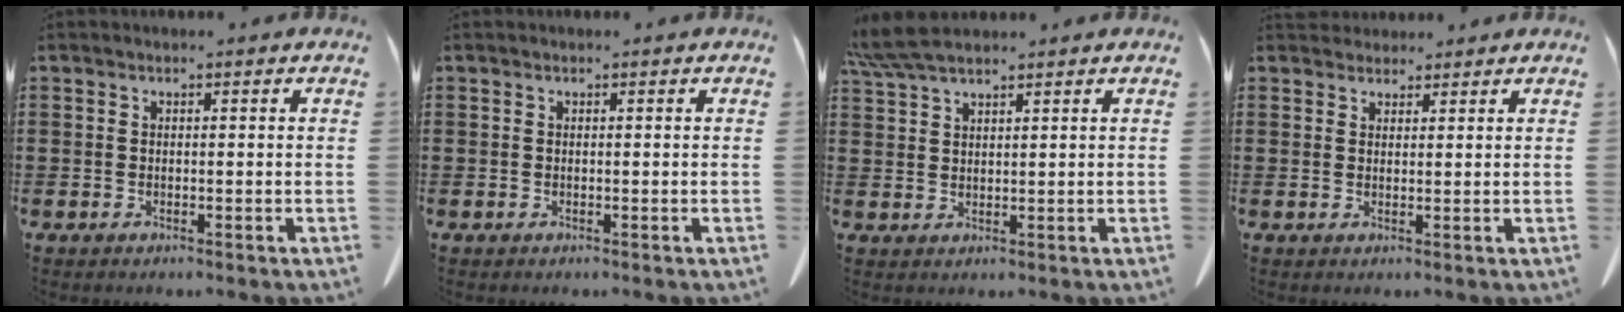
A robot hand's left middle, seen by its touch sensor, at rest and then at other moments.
{"total": 0.0}
{"total": 5.2, "force": [4.3, 0.8, 2.8], "torque": [-0.067, -0.006, 0.082]}
{"total": 2.3, "force": [2.2, 0.8, 0.1], "torque": [-0.008, 0.000, 0.043]}